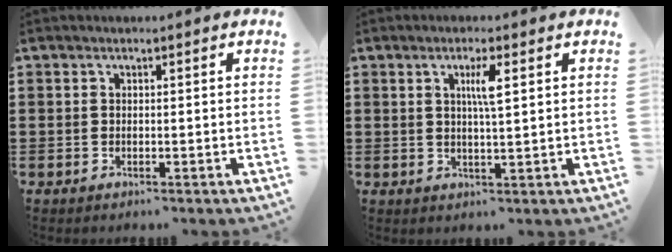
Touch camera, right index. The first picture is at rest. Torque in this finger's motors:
{"motor_torque": [0.35, -0.24, 0.13, 0.04]}